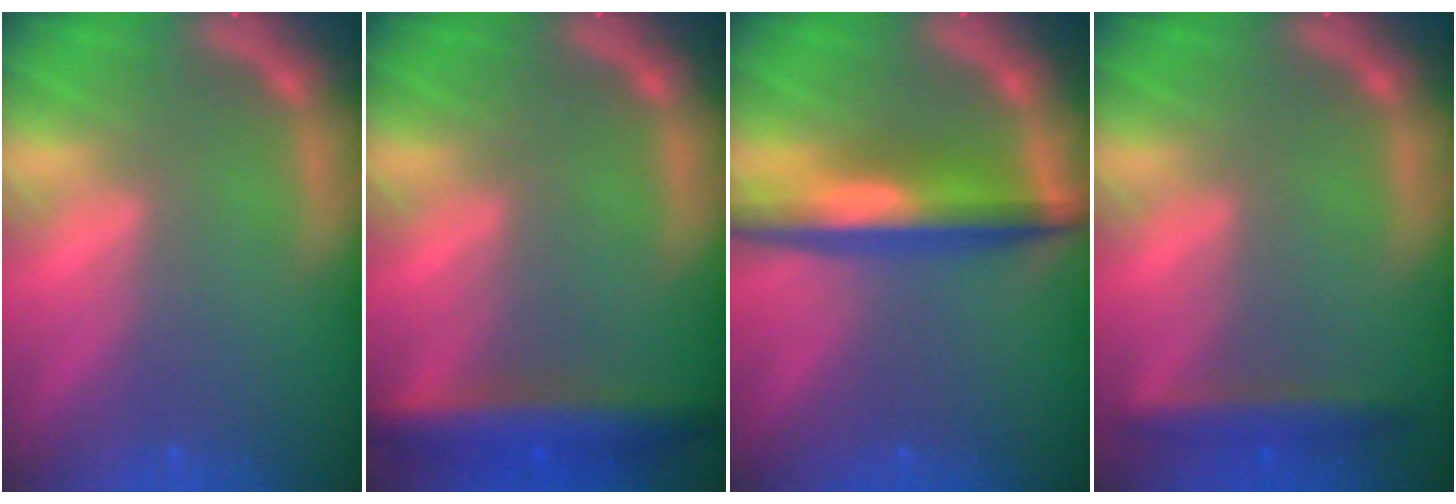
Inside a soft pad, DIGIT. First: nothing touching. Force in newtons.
{"total": 5.5}
{"total": 6.0}
{"total": 2.9}